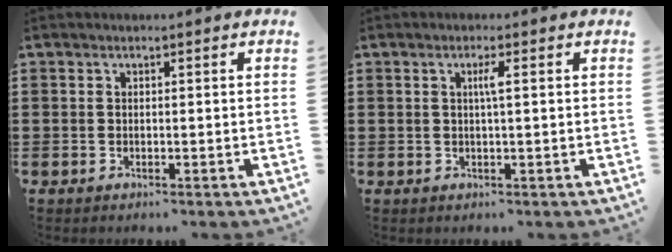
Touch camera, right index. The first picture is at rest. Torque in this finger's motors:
{"motor_torque": [0.20, -0.16, 0.05, 0.06]}